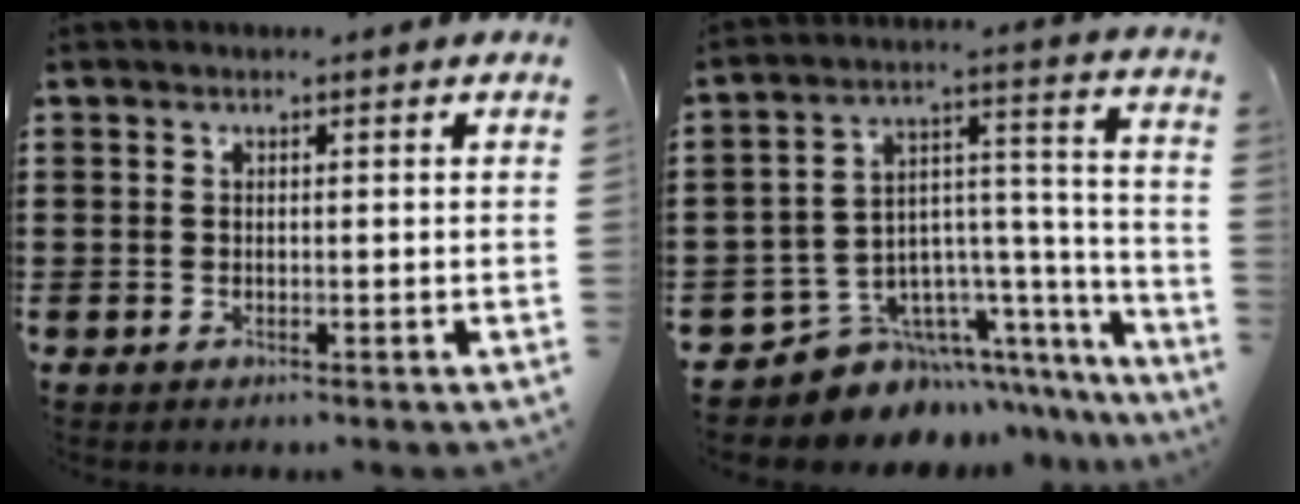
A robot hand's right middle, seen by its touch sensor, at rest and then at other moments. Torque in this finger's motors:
{"motor_torque": [1.22, -0.92, 0.11, 0.03]}